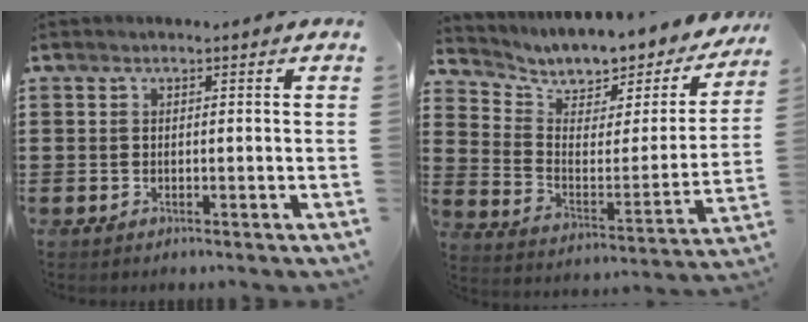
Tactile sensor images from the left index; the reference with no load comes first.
{"total": 7.3, "force": [6.8, 2.2, 1.8], "torque": [-0.061, -0.056, 0.112]}